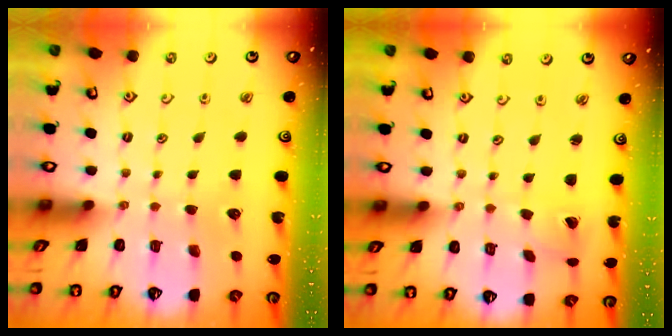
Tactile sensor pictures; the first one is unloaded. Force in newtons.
{"total": 1.4, "press": 1.4, "slide": 0.1}